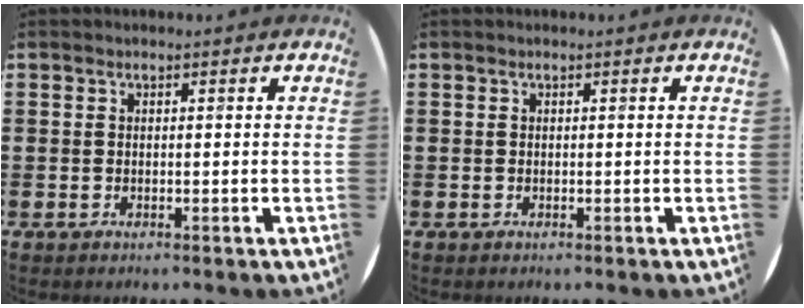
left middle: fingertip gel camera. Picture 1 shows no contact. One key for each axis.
{"total": 0.0}